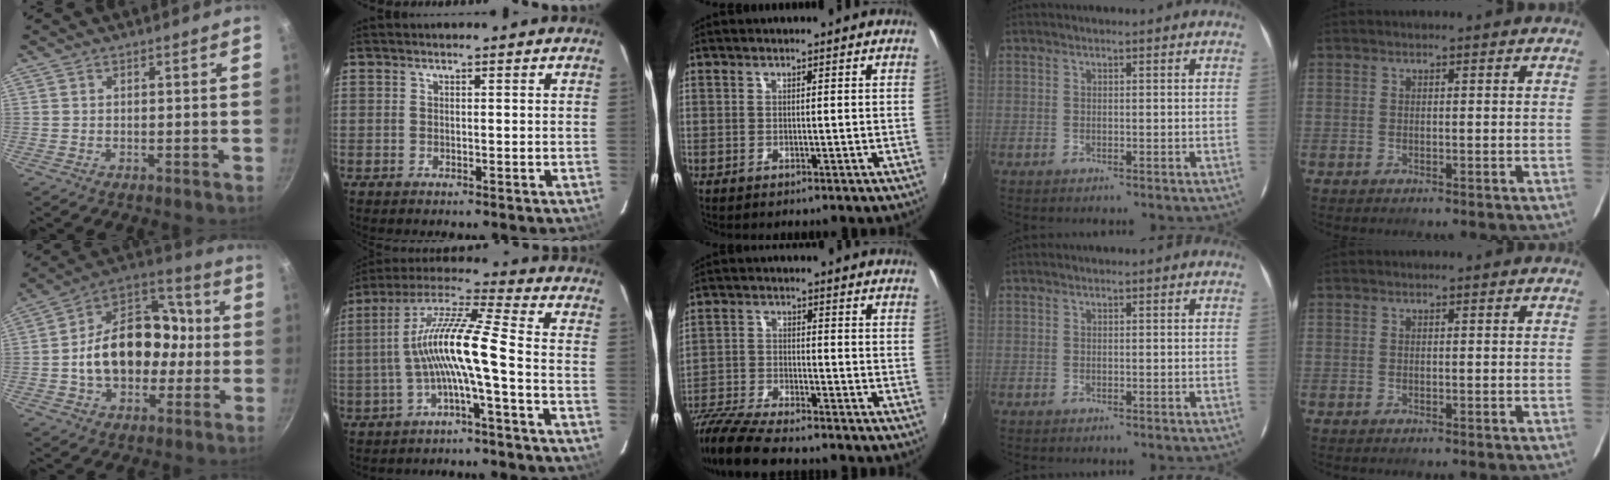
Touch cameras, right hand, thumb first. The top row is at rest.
{"thumb": {"total": 20.9, "force": [-1.5, 15.3, 14.1], "torque": [-0.198, 0.056, -0.033]}, "index": {"total": 12.0, "force": [-2.8, 0.3, 11.7], "torque": [-0.232, 0.017, -0.054]}, "middle": {"total": 12.2, "force": [-10.6, 2.1, 5.7], "torque": [-0.137, -0.025, -0.200]}}